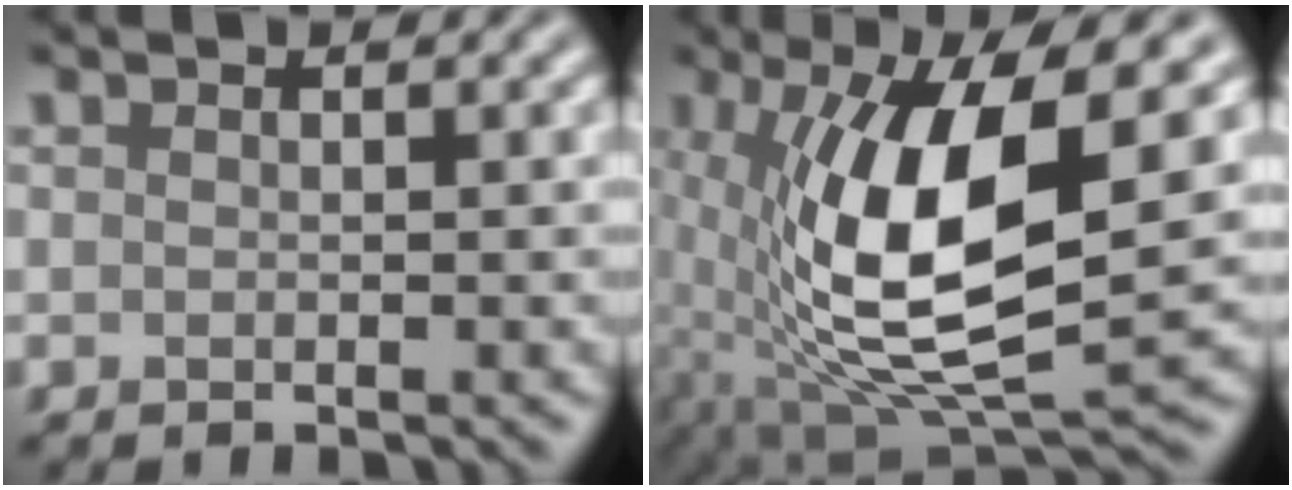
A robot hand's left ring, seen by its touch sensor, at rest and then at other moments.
{"total": 12.2, "force": [1.0, 4.3, 11.4], "torque": [-0.219, -0.014, 0.022]}